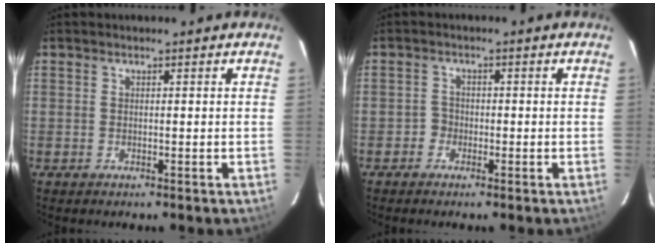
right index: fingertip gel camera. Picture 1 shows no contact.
{"total": 1.9, "force": [-1.2, 1.5, -0.3], "torque": [0.006, 0.007, -0.024]}